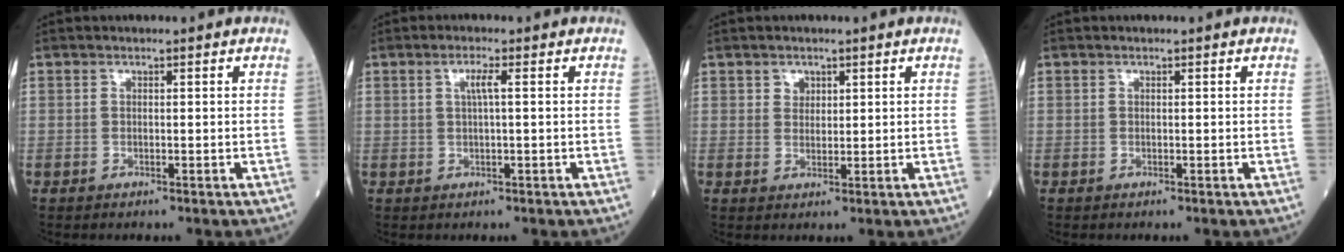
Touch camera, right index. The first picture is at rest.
{"total": 2.0, "force": [0.5, -0.1, 2.0], "torque": [-0.039, 0.002, 0.008]}
{"total": 1.7, "force": [1.0, 1.3, 0.6], "torque": [-0.003, -0.002, 0.015]}
{"total": 0.0}